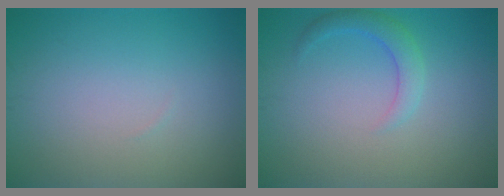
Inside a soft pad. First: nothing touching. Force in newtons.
{"total": 2.2, "press": 2.1, "slide": 0.2}